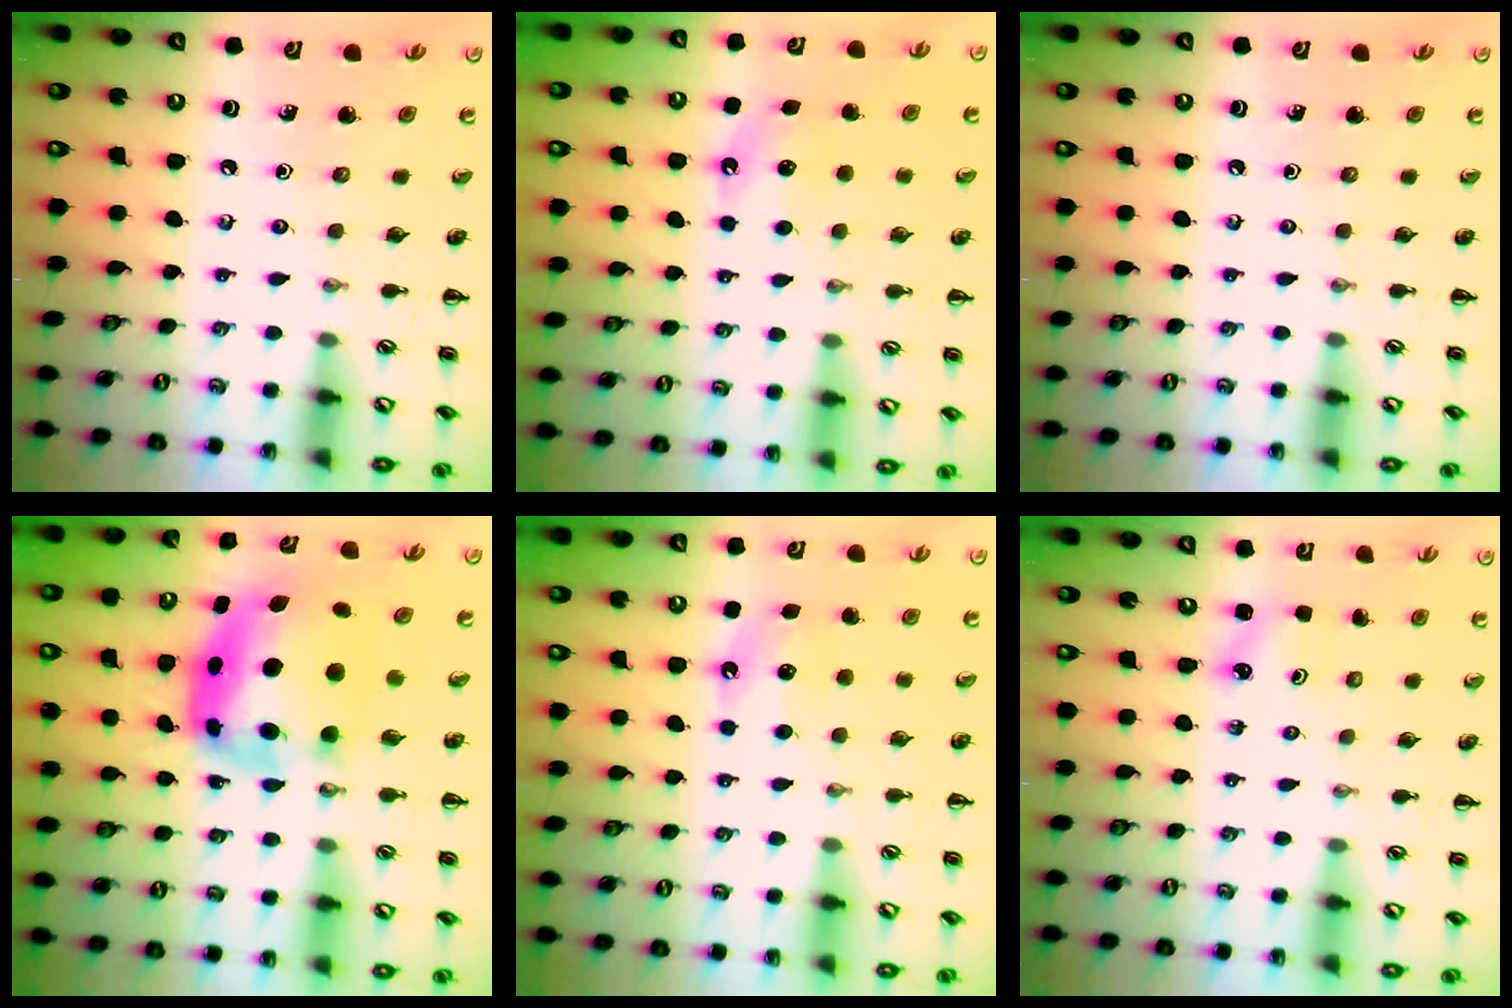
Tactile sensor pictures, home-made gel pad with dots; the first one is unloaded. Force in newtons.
{"total": 4.6, "press": 4.5, "slide": 1.3}
{"total": 0.0}
{"total": 7.7, "press": 7.4, "slide": 2.2}
{"total": 4.6, "press": 4.5, "slide": 1.3}
{"total": 1.8, "press": 1.7, "slide": 0.5}